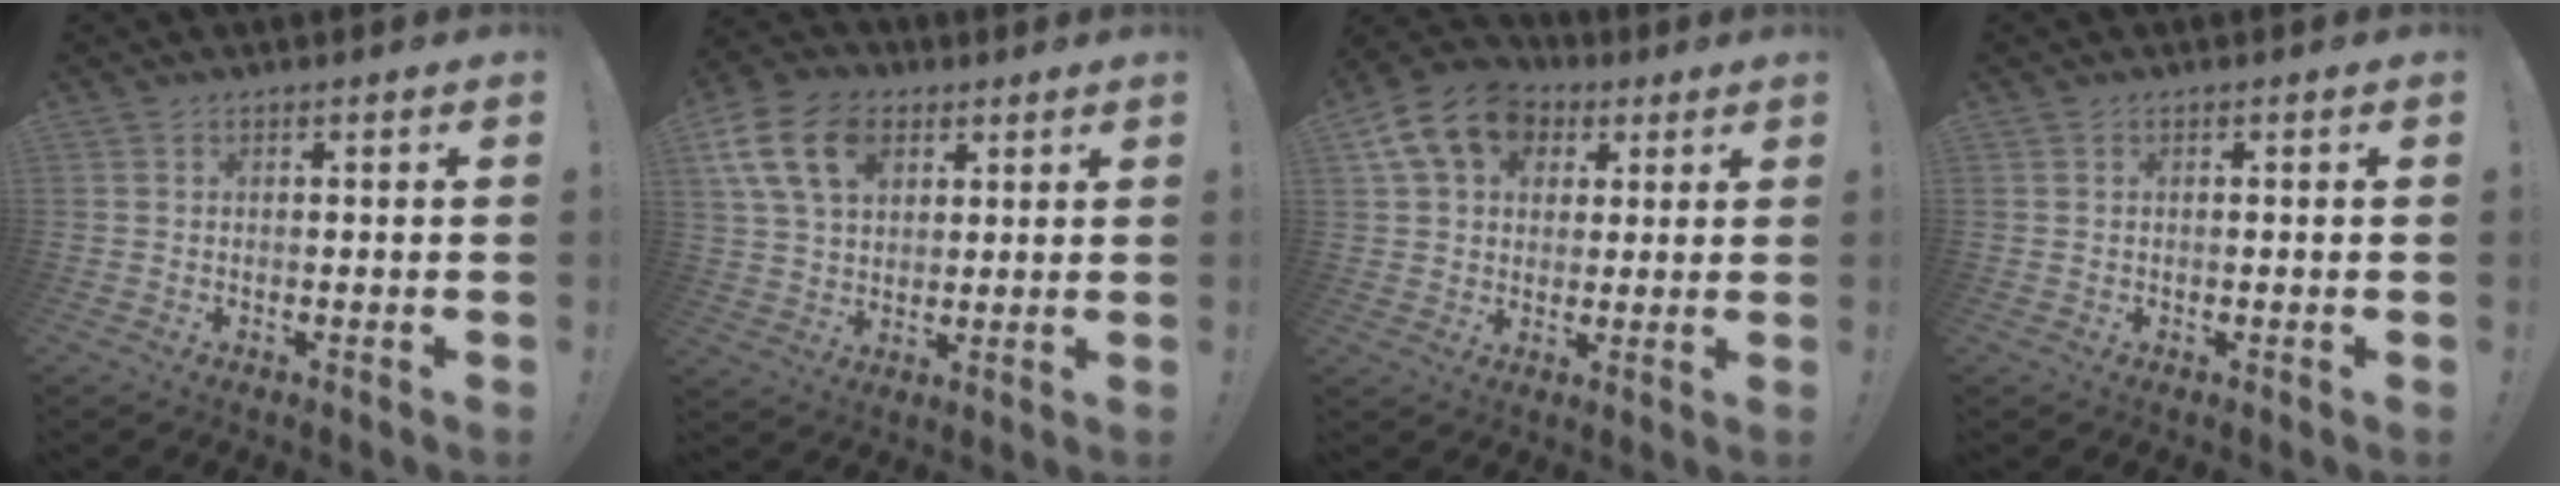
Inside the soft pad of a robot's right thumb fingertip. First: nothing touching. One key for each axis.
{"total": 15.7, "fx": 6.6, "fy": 11.1, "fz": 9.0, "tx": -0.155, "ty": -0.015, "tz": 0.129}
{"total": 15.0, "fx": 5.8, "fy": 11.6, "fz": 7.6, "tx": -0.115, "ty": -0.013, "tz": 0.115}
{"total": 0.0}